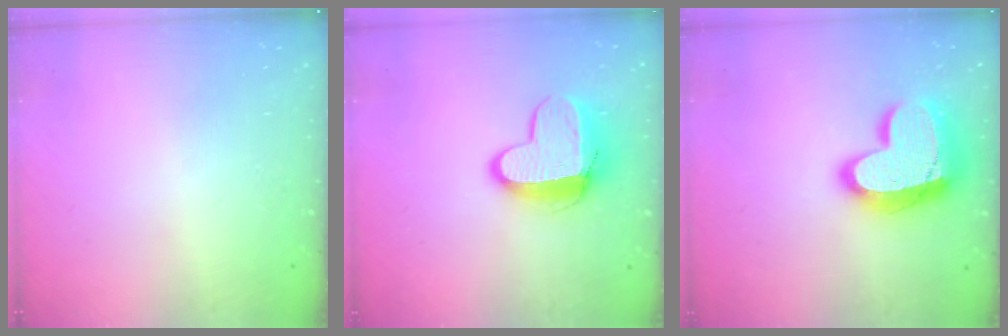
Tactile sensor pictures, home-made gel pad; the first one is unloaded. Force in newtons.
{"total": 12.7, "press": 12.7, "slide": 1.1}
{"total": 21.4, "press": 21.3, "slide": 1.7}